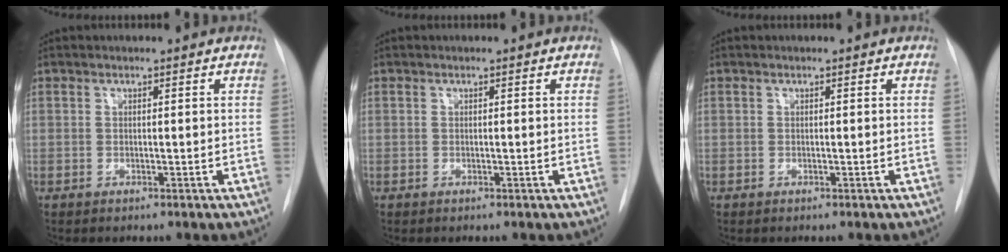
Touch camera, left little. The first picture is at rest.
{"total": 0.0}
{"total": 0.0}